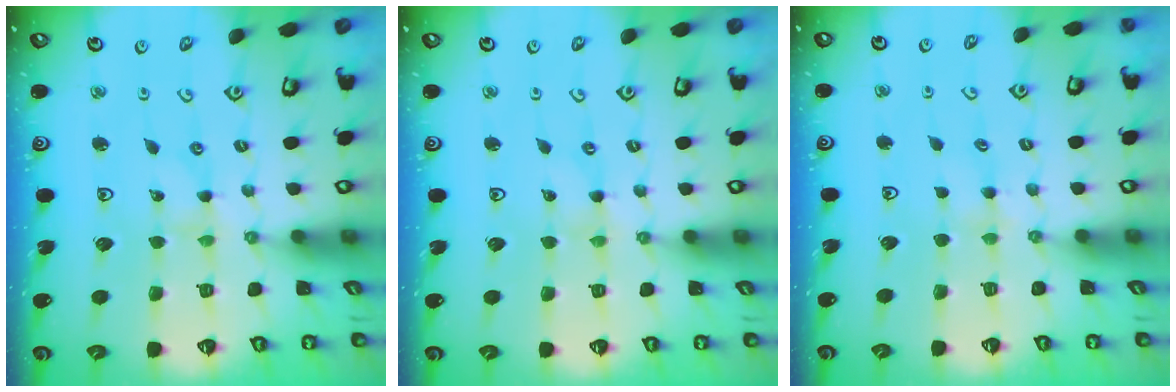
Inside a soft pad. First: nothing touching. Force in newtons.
{"total": 0.0}
{"total": 4.0, "press": 4.0, "slide": 0.6}